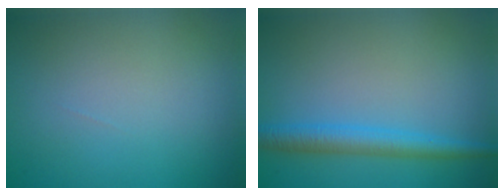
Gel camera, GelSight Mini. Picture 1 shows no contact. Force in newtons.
{"total": 3.1, "press": 3.1, "slide": 0.1}